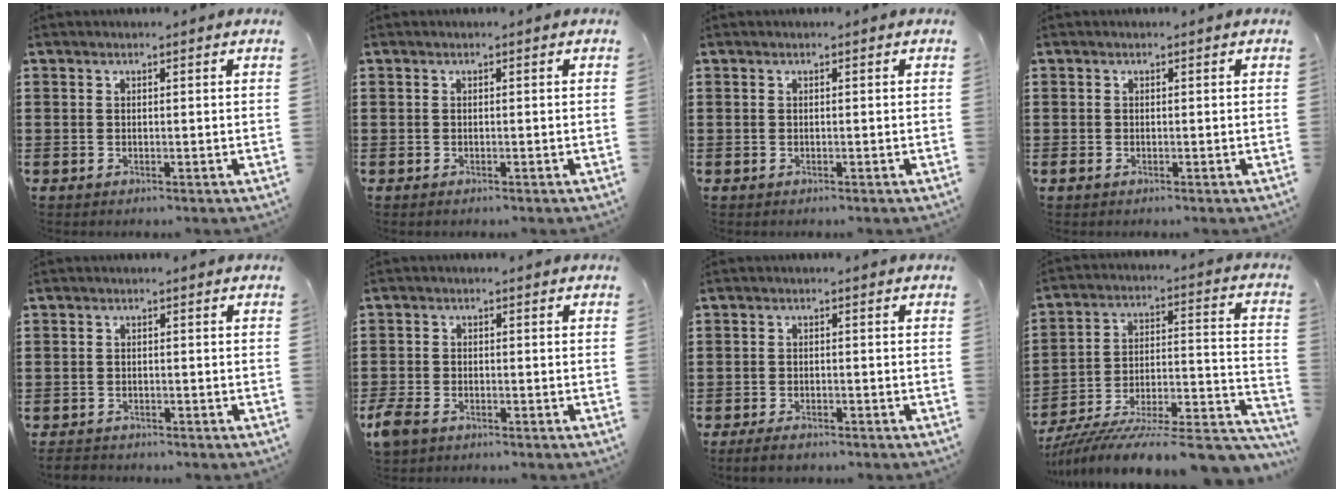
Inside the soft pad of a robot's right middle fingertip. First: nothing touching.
{"total": 0.0}
{"total": 0.0}
{"total": 0.6, "force": [-0.3, 0.5, 0.1], "torque": [-0.002, 0.003, -0.008]}
{"total": 1.4, "force": [-1.4, 0.4, 0.0], "torque": [-0.005, -0.002, -0.030]}
{"total": 3.0, "force": [-2.3, 1.5, 1.2], "torque": [-0.051, -0.007, -0.054]}
{"total": 2.1, "force": [-1.6, 0.6, 1.2], "torque": [-0.028, -0.001, -0.033]}
{"total": 11.6, "force": [-10.4, 0.5, 5.2], "torque": [-0.055, 0.016, -0.190]}